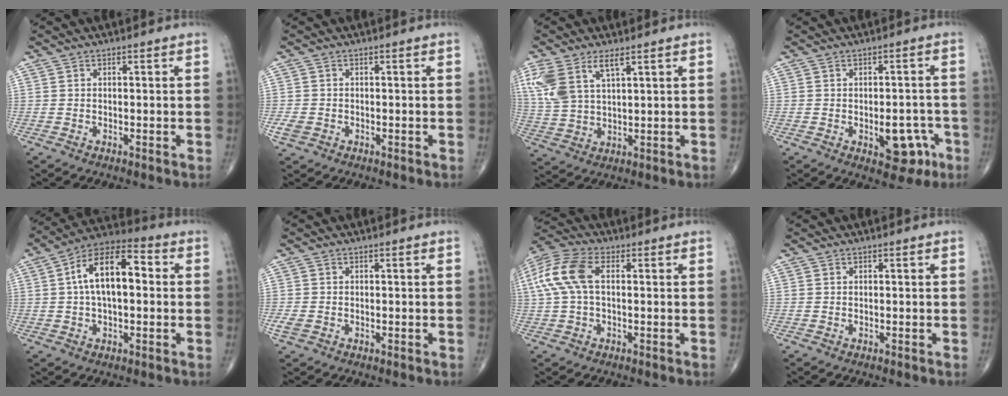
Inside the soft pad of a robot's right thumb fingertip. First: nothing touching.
{"total": 2.3, "force": [-1.0, 1.8, 1.0], "torque": [-0.020, 0.004, -0.020]}
{"total": 9.6, "force": [4.9, 4.1, 7.2], "torque": [-0.171, -0.004, 0.108]}
{"total": 7.9, "force": [-2.8, 4.4, 5.9], "torque": [-0.048, 0.018, -0.024]}
{"total": 13.9, "force": [1.7, 7.0, 11.9], "torque": [-0.198, 0.035, 0.018]}
{"total": 1.8, "force": [-0.5, 1.3, 1.0], "torque": [-0.030, -0.002, -0.010]}
{"total": 10.6, "force": [1.6, 5.6, 8.8], "torque": [-0.216, 0.031, 0.029]}
{"total": 0.0}